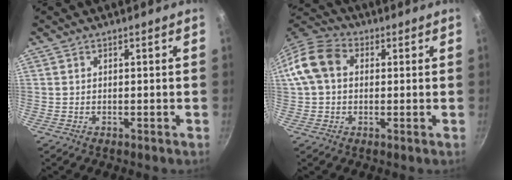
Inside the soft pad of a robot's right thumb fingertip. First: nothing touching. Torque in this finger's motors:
{"motor_torque": [-0.86, 0.95, -0.10, 0.08, 0.10]}